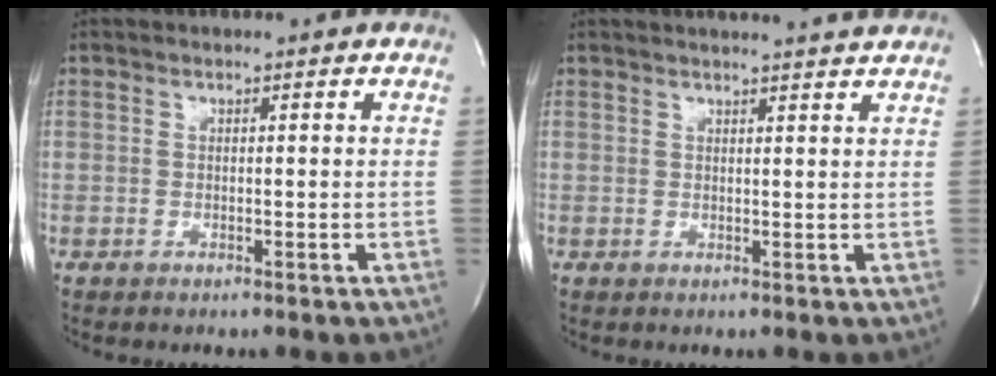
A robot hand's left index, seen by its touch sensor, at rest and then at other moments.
{"total": 7.0, "force": [6.6, -0.6, 2.3], "torque": [-0.032, 0.008, 0.068]}